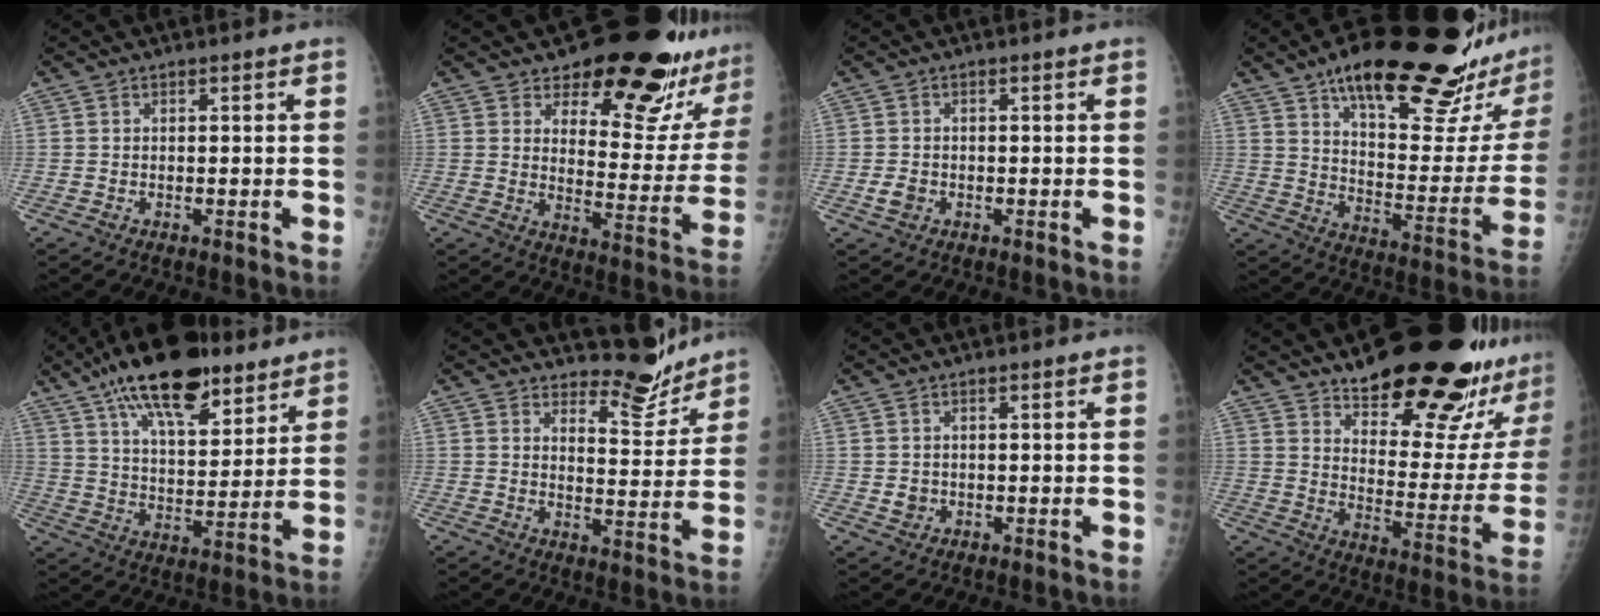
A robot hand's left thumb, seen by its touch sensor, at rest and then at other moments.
{"total": 19.5, "force": [15.9, 6.6, 9.1], "torque": [-0.061, -0.132, 0.198]}
{"total": 2.4, "force": [-0.7, 1.9, 1.2], "torque": [-0.016, 0.002, -0.010]}
{"total": 29.5, "force": [20.4, 8.1, 19.8], "torque": [-0.246, -0.076, 0.295]}
{"total": 21.5, "force": [14.0, 8.9, 13.6], "torque": [-0.194, -0.041, 0.230]}
{"total": 7.4, "force": [7.0, 2.1, 1.2], "torque": [0.011, -0.070, 0.105]}
{"total": 1.9, "force": [-0.1, 1.8, 0.8], "torque": [-0.003, 0.001, 0.005]}
{"total": 25.2, "force": [19.5, 6.8, 14.3], "torque": [-0.160, -0.129, 0.269]}